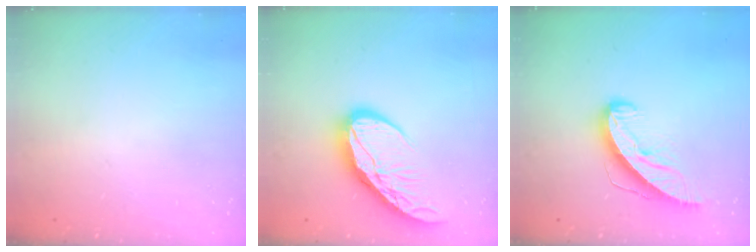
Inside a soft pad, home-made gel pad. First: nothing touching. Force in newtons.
{"total": 12.8, "press": 12.7, "slide": 1.4}
{"total": 9.8, "press": 9.8, "slide": 0.4}